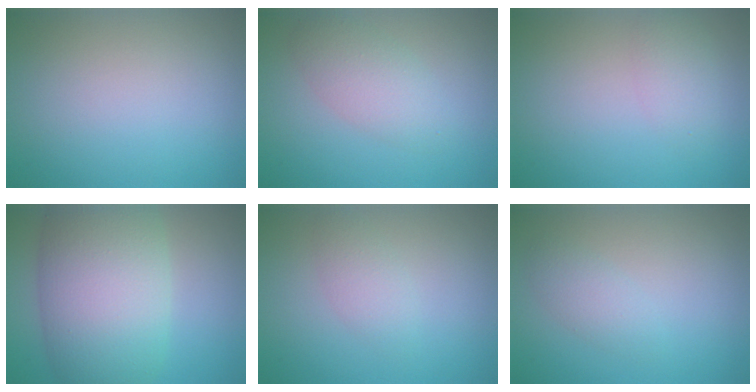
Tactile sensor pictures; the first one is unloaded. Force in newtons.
{"total": 3.2, "press": 3.2, "slide": 0.1}
{"total": 1.8, "press": 1.8, "slide": 0.1}
{"total": 11.3, "press": 11.3, "slide": 0.5}
{"total": 1.7, "press": 1.7, "slide": 0.1}
{"total": 1.6, "press": 1.6, "slide": 0.0}